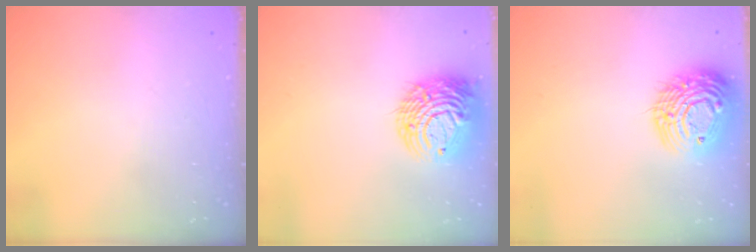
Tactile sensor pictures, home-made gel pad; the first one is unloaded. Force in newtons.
{"total": 13.5, "press": 13.4, "slide": 1.7}
{"total": 16.9, "press": 16.8, "slide": 1.5}